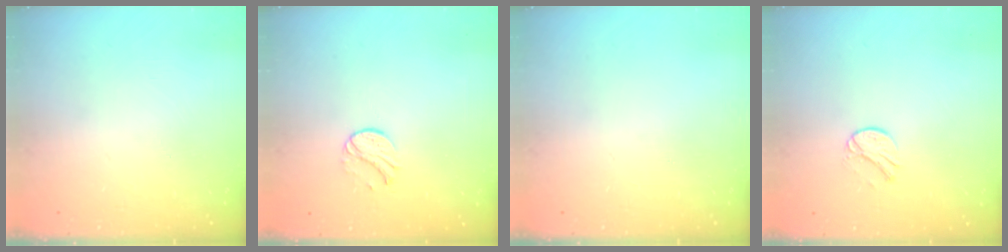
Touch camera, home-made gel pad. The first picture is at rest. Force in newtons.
{"total": 6.4, "press": 6.4, "slide": 0.6}
{"total": 0.0}
{"total": 7.2, "press": 7.1, "slide": 0.5}